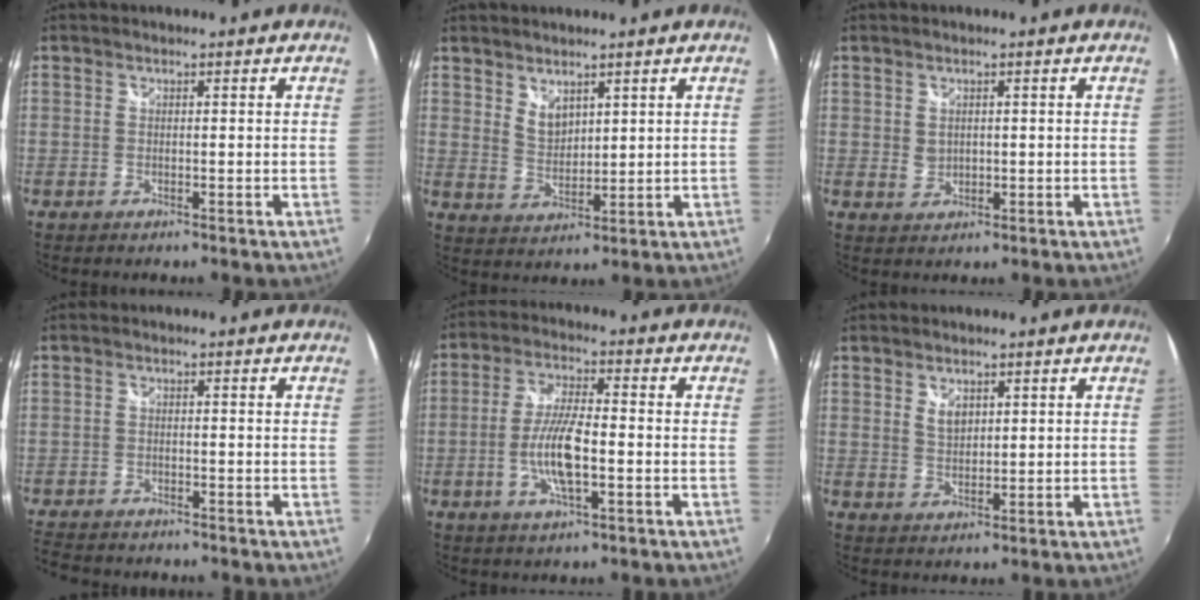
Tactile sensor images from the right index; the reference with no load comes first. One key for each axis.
{"total": 4.3, "fx": 3.2, "fy": 2.1, "fz": 1.9, "tx": -0.025, "ty": -0.003, "tz": 0.061}
{"total": 1.7, "fx": 0.7, "fy": 1.4, "fz": 0.7, "tx": -0.008, "ty": 0.001, "tz": 0.013}
{"total": 6.0, "fx": -5.5, "fy": 1.9, "fz": 1.6, "tx": -0.058, "ty": -0.019, "tz": -0.098}
{"total": 8.7, "fx": -2.3, "fy": 2.0, "fz": 8.2, "tx": -0.165, "ty": -0.001, "tz": -0.045}
{"total": 3.1, "fx": 1.5, "fy": 1.9, "fz": 1.9, "tx": -0.028, "ty": 0.000, "tz": 0.027}